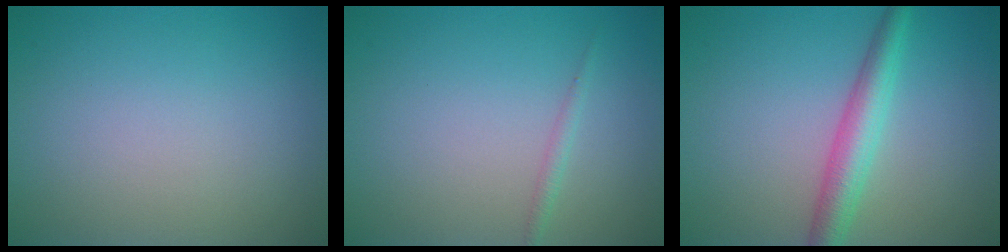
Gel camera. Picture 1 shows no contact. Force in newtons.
{"total": 0.9, "press": 0.9, "slide": 0.1}
{"total": 3.8, "press": 3.8, "slide": 0.1}